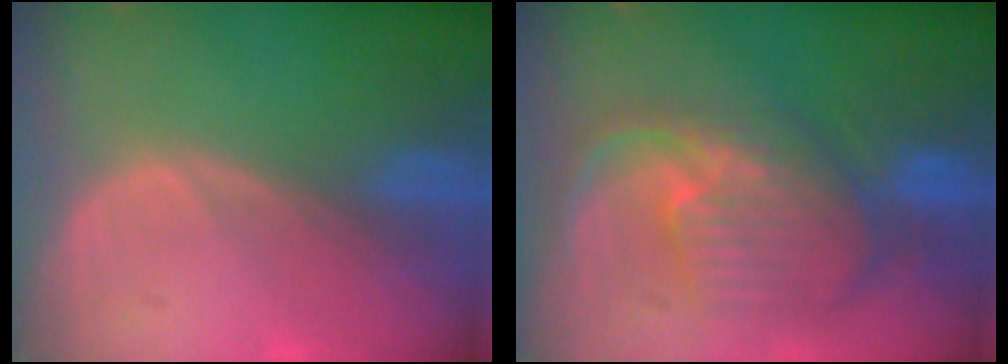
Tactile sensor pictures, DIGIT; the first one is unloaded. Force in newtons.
{"total": 10.6, "press": 9.5, "slide": 4.7}